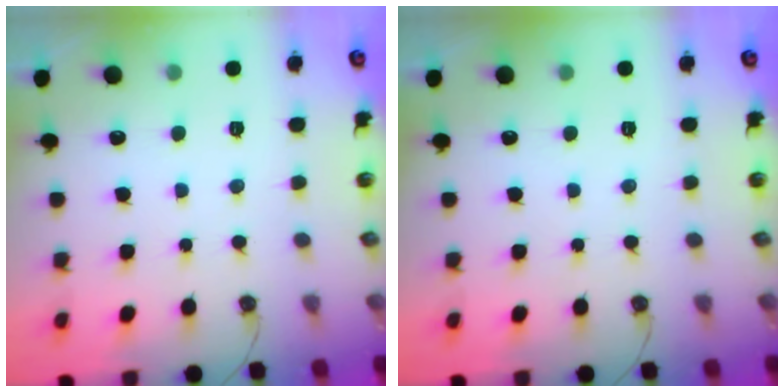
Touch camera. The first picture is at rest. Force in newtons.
{"total": 0.0}